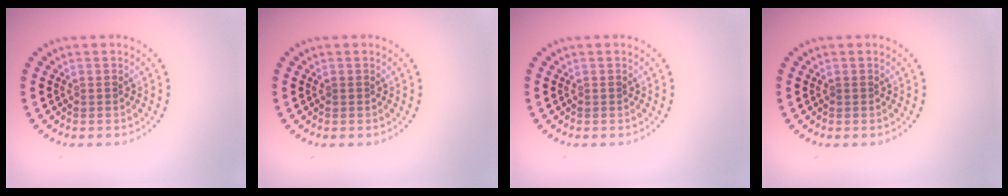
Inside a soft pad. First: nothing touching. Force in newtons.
{"total": 0.0}
{"total": 0.0}
{"total": 0.0}